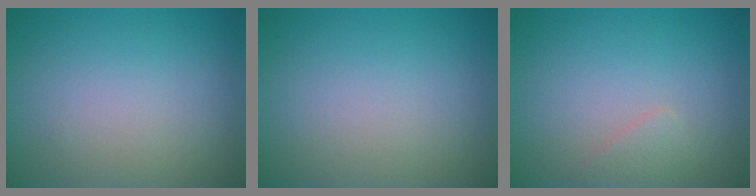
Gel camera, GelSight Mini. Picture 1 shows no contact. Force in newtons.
{"total": 0.0}
{"total": 1.1, "press": 1.1, "slide": 0.1}